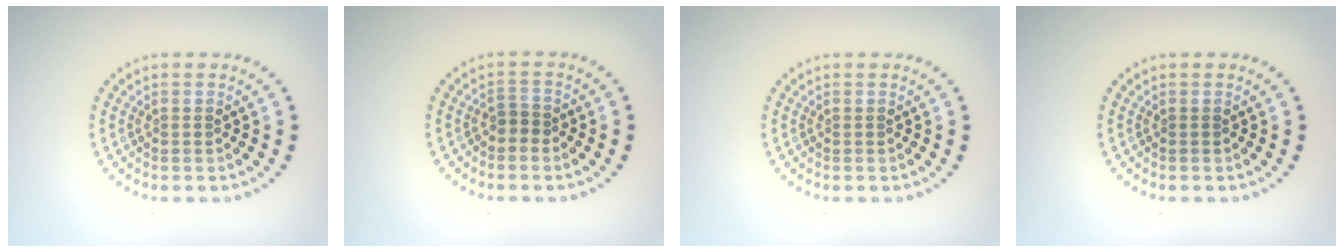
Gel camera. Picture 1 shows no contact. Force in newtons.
{"total": 1.3, "press": 1.0, "slide": 0.8}
{"total": 0.0}
{"total": 0.0}